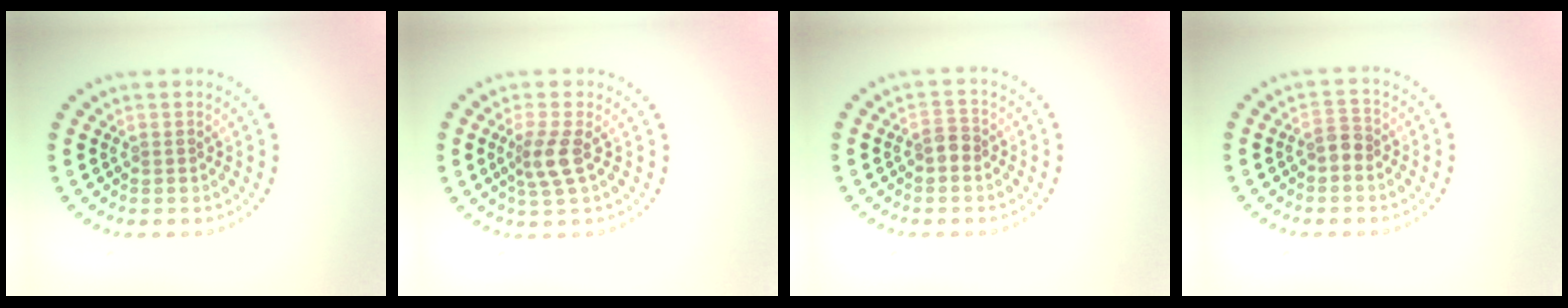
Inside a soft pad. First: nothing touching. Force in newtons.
{"total": 2.4, "press": 1.9, "slide": 1.6}
{"total": 1.3, "press": 1.2, "slide": 0.5}
{"total": 1.3, "press": 1.2, "slide": 0.6}